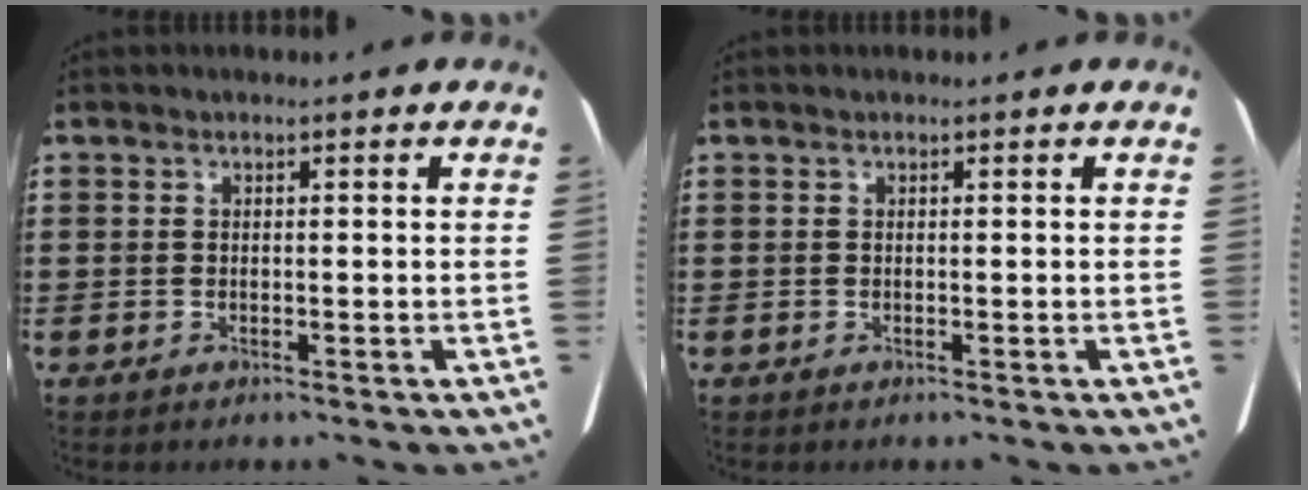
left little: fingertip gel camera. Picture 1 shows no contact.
{"total": 0.0}